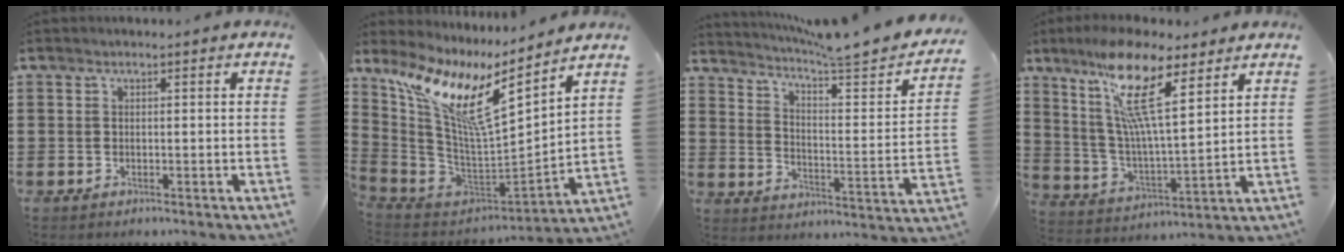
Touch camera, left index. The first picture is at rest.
{"total": 11.1, "force": [7.1, 1.8, 8.3], "torque": [-0.190, -0.051, 0.117]}
{"total": 5.8, "force": [5.0, -0.4, 2.8], "torque": [-0.063, -0.046, 0.075]}
{"total": 13.6, "force": [9.0, 2.7, 9.8], "torque": [-0.213, -0.029, 0.152]}